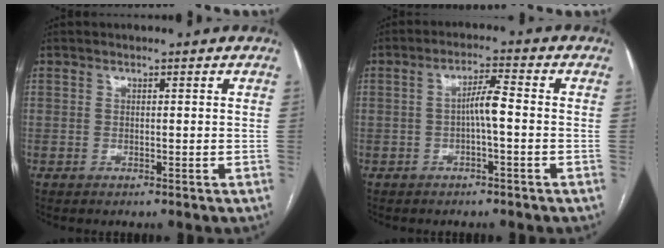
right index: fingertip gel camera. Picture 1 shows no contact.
{"total": 3.8, "force": [-0.7, 0.3, 3.8], "torque": [-0.065, 0.011, -0.010]}